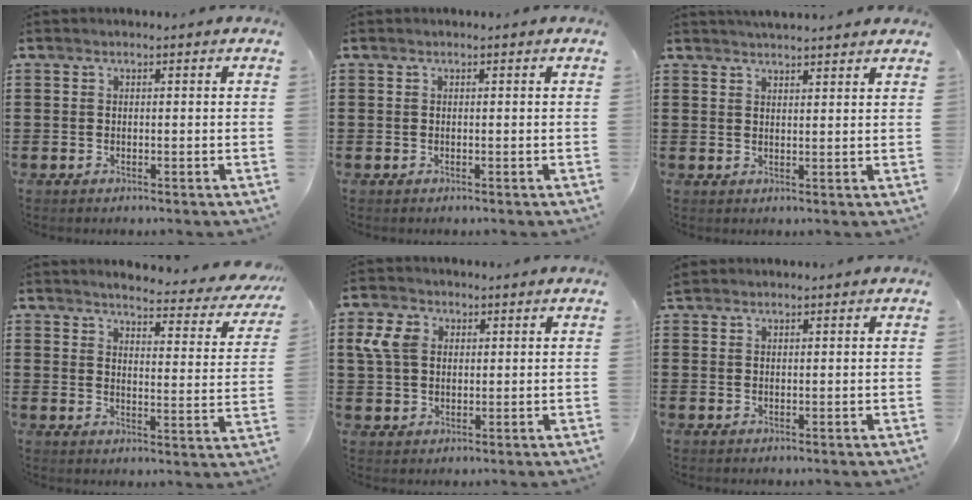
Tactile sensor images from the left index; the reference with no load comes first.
{"total": 0.0}
{"total": 2.4, "force": [2.4, -0.1, 0.2], "torque": [-0.010, -0.005, 0.046]}
{"total": 3.6, "force": [3.4, -0.2, 1.4], "torque": [-0.038, -0.033, 0.049]}
{"total": 5.3, "force": [1.8, 4.0, 2.9], "torque": [-0.088, 0.010, 0.027]}
{"total": 1.1, "force": [1.0, 0.2, 0.2], "torque": [-0.005, 0.001, 0.021]}